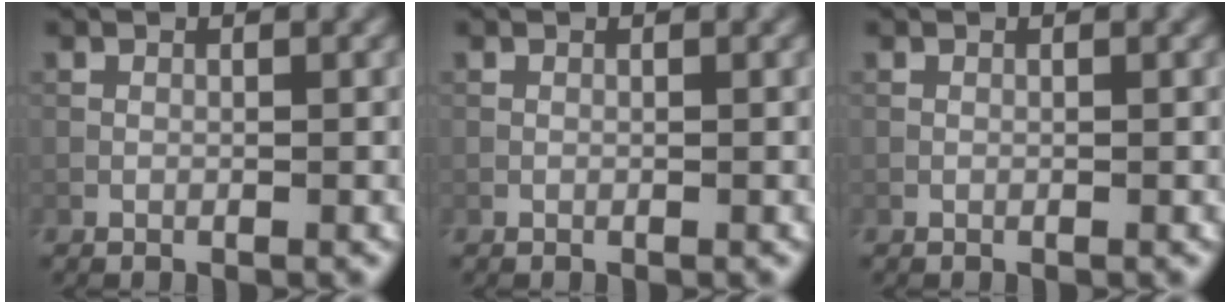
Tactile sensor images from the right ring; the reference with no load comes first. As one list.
[{"total": 0.0}, {"total": 0.0}]